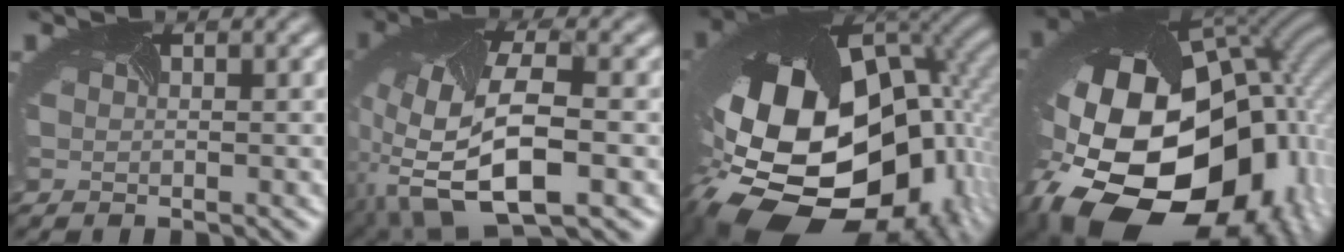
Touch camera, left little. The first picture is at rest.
{"total": 11.4, "force": [-4.0, 5.3, 9.2], "torque": [-0.201, -0.018, -0.064]}
{"total": 20.3, "force": [-5.6, 13.5, 14.1], "torque": [-0.280, -0.040, -0.076]}
{"total": 22.1, "force": [-4.6, 16.0, 14.5], "torque": [-0.310, -0.108, -0.032]}